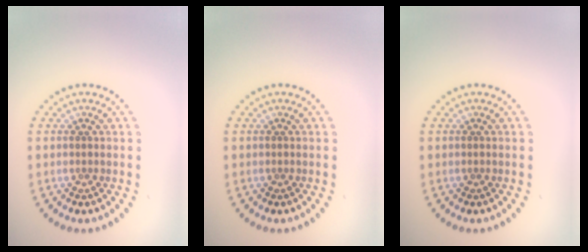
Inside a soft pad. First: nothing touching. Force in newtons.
{"total": 0.0}
{"total": 0.0}